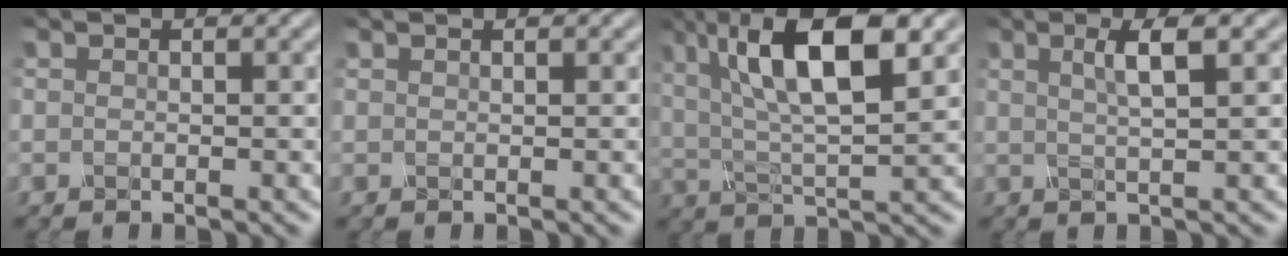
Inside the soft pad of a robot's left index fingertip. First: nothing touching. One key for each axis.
{"total": 0.0}
{"total": 10.9, "fx": 4.3, "fy": 3.3, "fz": 9.4, "tx": -0.164, "ty": 0.008, "tz": 0.069}
{"total": 3.1, "fx": 1.1, "fy": 0.7, "fz": 2.8, "tx": -0.040, "ty": 0.002, "tz": 0.014}